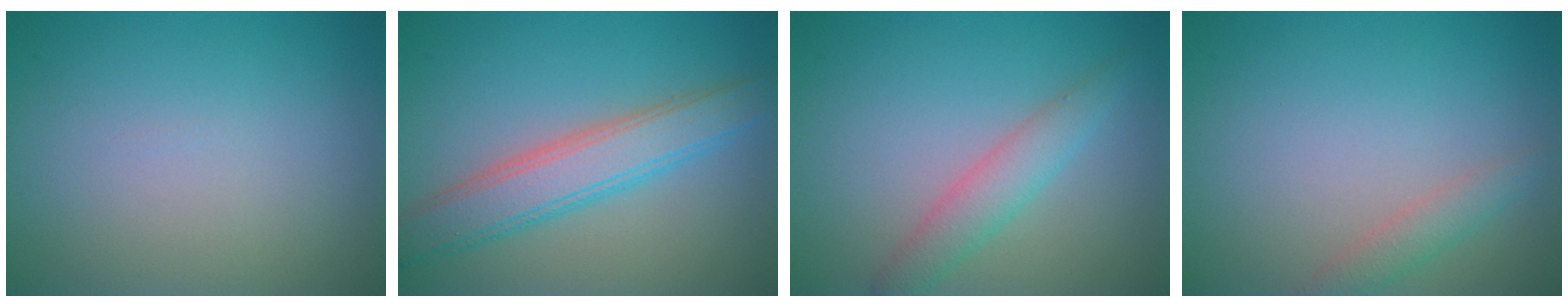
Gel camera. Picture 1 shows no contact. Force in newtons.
{"total": 5.0, "press": 5.0, "slide": 0.2}
{"total": 2.8, "press": 2.8, "slide": 0.1}
{"total": 1.8, "press": 1.8, "slide": 0.1}